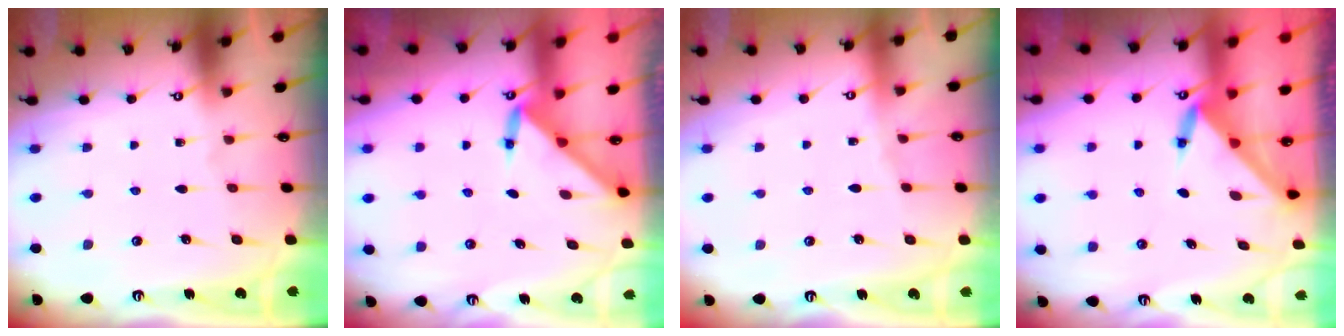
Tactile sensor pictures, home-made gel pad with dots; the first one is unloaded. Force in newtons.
{"total": 3.2, "press": 3.2, "slide": 0.2}
{"total": 2.2, "press": 2.1, "slide": 0.5}
{"total": 3.4, "press": 3.4, "slide": 0.3}